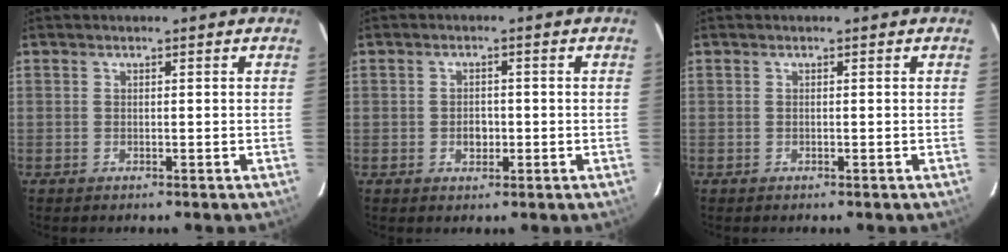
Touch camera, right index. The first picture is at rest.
{"total": 2.3, "force": [-0.6, 1.9, 1.2], "torque": [-0.023, 0.005, -0.007]}
{"total": 0.0}